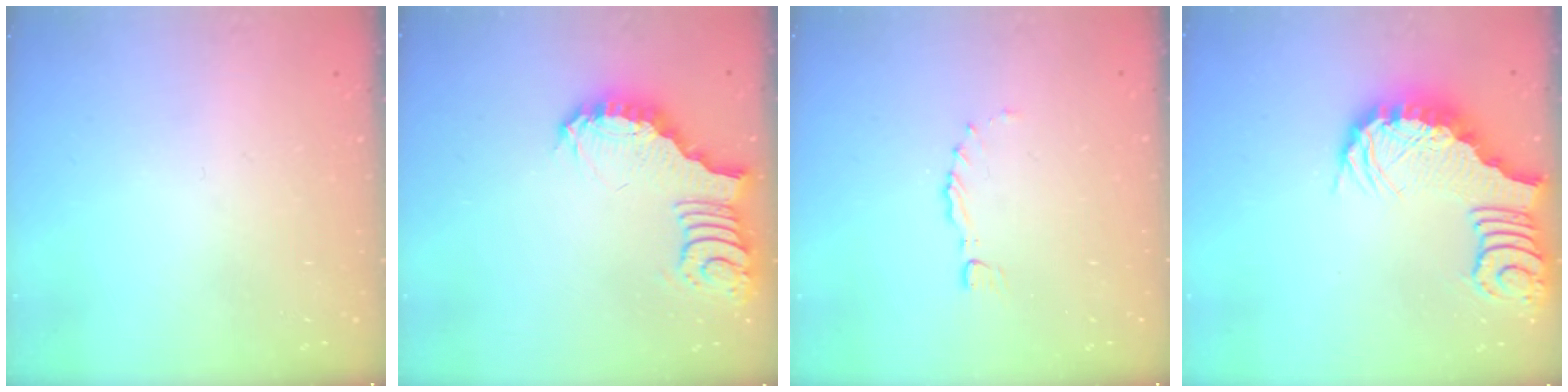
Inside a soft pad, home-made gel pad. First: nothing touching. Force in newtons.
{"total": 3.6, "press": 3.6, "slide": 0.6}
{"total": 0.0}
{"total": 3.1, "press": 3.0, "slide": 0.7}